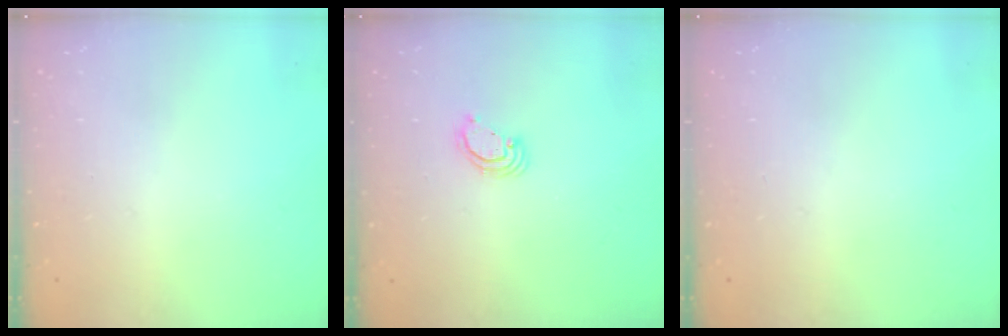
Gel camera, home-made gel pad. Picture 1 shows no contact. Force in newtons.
{"total": 3.7, "press": 3.6, "slide": 0.2}
{"total": 0.0}